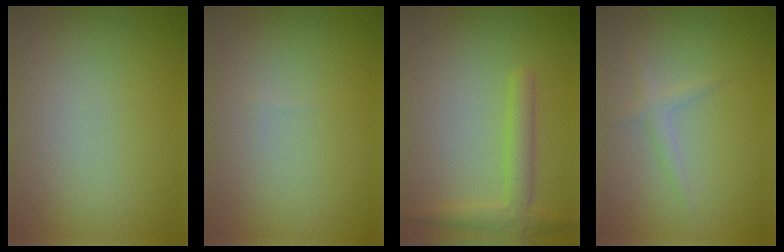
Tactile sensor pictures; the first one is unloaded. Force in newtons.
{"total": 0.0}
{"total": 2.6, "press": 2.6, "slide": 0.2}
{"total": 1.2, "press": 1.2, "slide": 0.1}